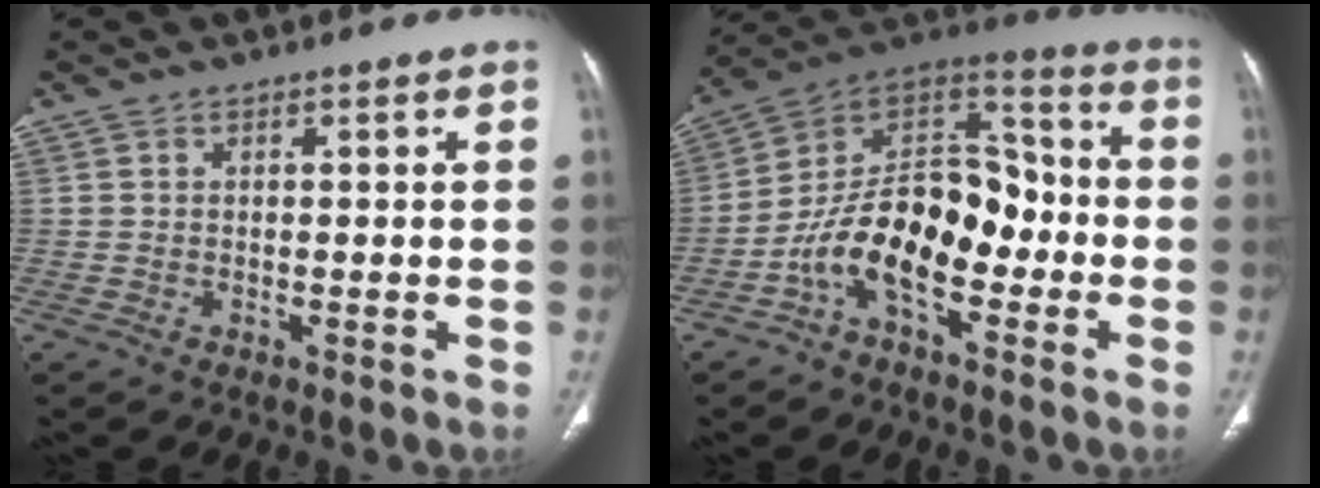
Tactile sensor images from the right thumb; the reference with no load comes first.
{"total": 17.2, "force": [-5.7, 9.7, 13.1], "torque": [-0.193, 0.076, -0.107]}